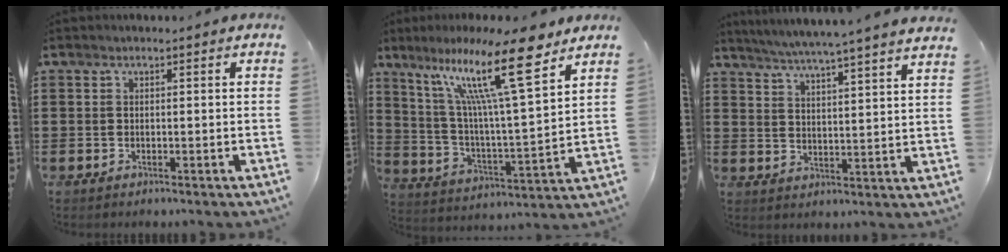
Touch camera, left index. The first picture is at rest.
{"total": 17.3, "force": [11.2, 2.7, 13.0], "torque": [-0.250, -0.040, 0.179]}
{"total": 5.1, "force": [4.7, -1.3, 1.4], "torque": [-0.045, -0.036, 0.077]}